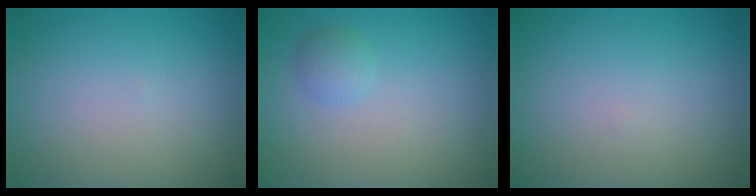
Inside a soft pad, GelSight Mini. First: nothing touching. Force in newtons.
{"total": 1.3, "press": 1.3, "slide": 0.1}
{"total": 0.0}